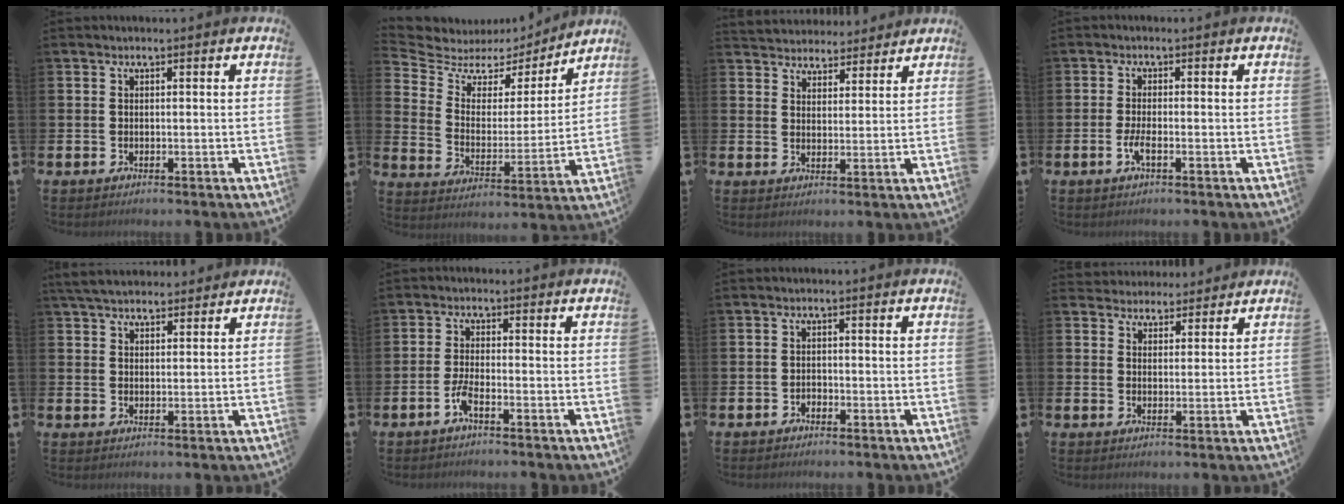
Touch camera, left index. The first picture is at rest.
{"total": 6.1, "force": [5.0, 3.3, 1.0], "torque": [-0.058, -0.038, 0.082]}
{"total": 4.2, "force": [4.0, 1.1, -0.5], "torque": [-0.008, -0.021, 0.073]}
{"total": 2.1, "force": [-0.8, 0.4, 1.8], "torque": [-0.035, 0.001, -0.015]}
{"total": 4.9, "force": [4.6, 1.4, 1.0], "torque": [-0.034, -0.012, 0.086]}
{"total": 2.2, "force": [-1.4, 0.3, 1.7], "torque": [-0.041, -0.001, -0.029]}
{"total": 1.1, "force": [-0.9, 0.5, 0.0], "torque": [0.004, 0.001, -0.022]}
{"total": 3.7, "force": [3.5, 1.1, -0.5], "torque": [-0.004, -0.017, 0.064]}